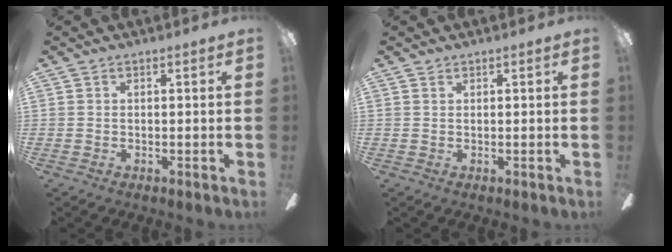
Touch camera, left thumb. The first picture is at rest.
{"total": 0.6, "force": [0.5, 0.3, 0.2], "torque": [-0.004, 0.001, 0.009]}